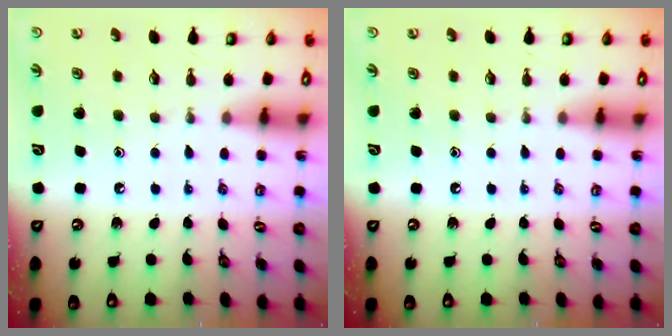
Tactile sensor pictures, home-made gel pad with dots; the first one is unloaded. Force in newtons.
{"total": 0.0}